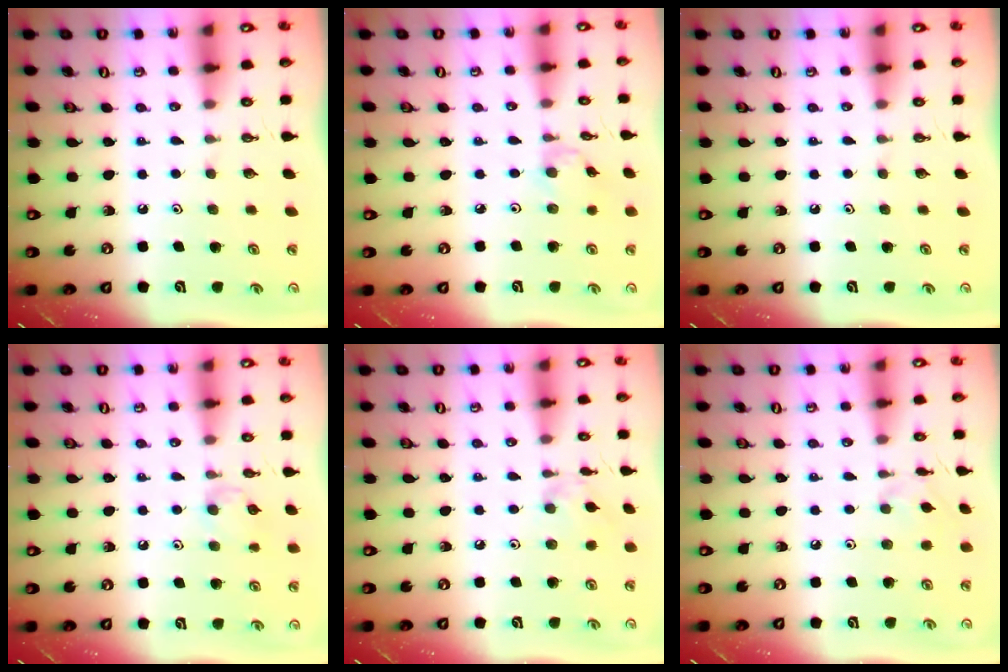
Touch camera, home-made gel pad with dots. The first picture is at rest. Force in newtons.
{"total": 0.9, "press": 0.8, "slide": 0.2}
{"total": 0.0}
{"total": 6.2, "press": 6.1, "slide": 0.8}
{"total": 5.5, "press": 5.4, "slide": 0.9}
{"total": 1.8, "press": 1.8, "slide": 0.4}